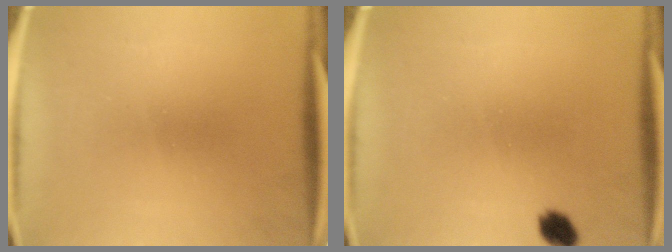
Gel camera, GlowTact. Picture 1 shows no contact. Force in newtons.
{"total": 2.9}